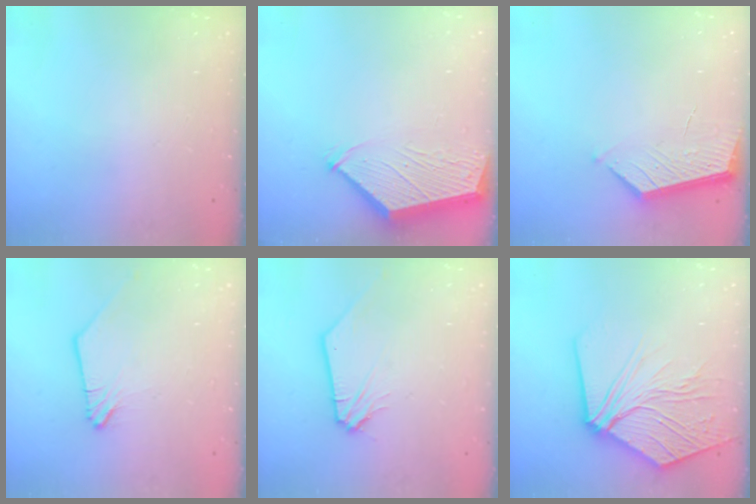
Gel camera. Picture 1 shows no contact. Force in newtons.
{"total": 2.9, "press": 2.9, "slide": 0.4}
{"total": 3.7, "press": 3.7, "slide": 0.4}
{"total": 0.0}
{"total": 1.2, "press": 1.2, "slide": 0.1}
{"total": 13.0, "press": 12.8, "slide": 1.8}